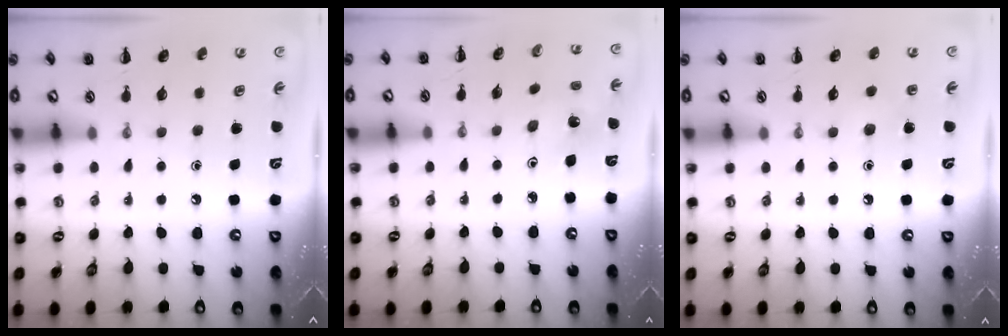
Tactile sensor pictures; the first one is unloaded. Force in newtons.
{"total": 2.1, "press": 1.9, "slide": 0.7}
{"total": 3.2, "press": 3.1, "slide": 0.9}